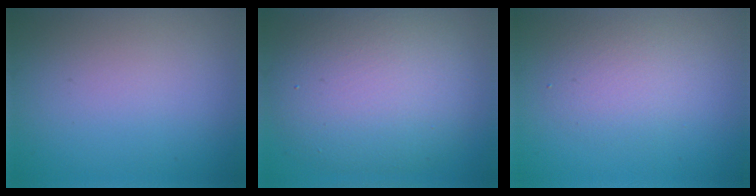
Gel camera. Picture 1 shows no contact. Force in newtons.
{"total": 9.3, "press": 9.3, "slide": 1.0}
{"total": 2.7, "press": 2.7, "slide": 0.1}